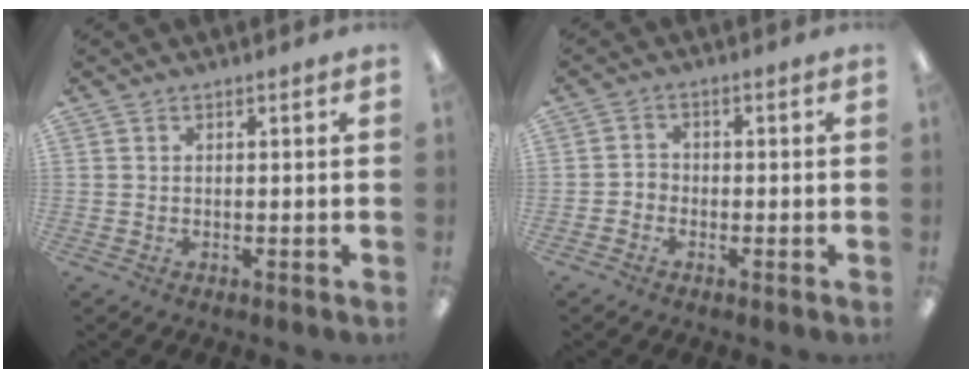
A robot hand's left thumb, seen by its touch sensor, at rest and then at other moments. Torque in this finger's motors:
{"motor_torque": [-0.07, 0.09, 0.30, 0.02, 0.01]}